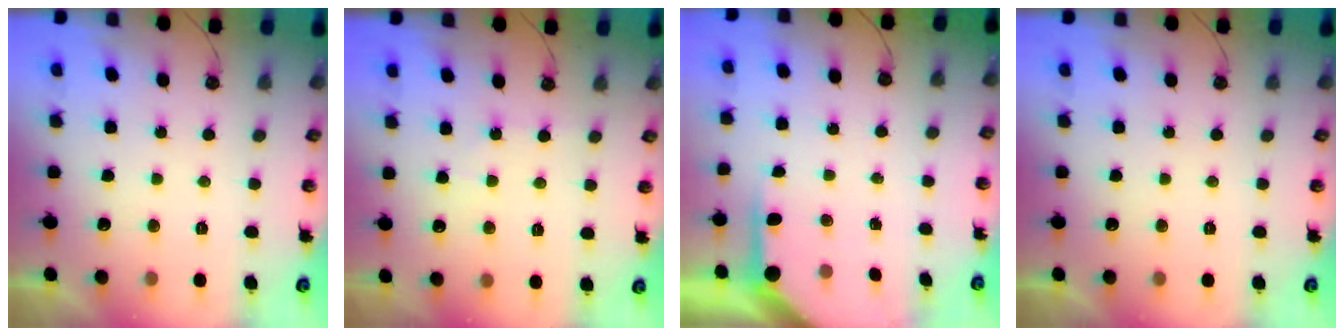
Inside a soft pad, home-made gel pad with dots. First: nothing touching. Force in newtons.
{"total": 2.4, "press": 2.3, "slide": 0.4}
{"total": 4.6, "press": 4.6, "slide": 0.3}
{"total": 0.0}